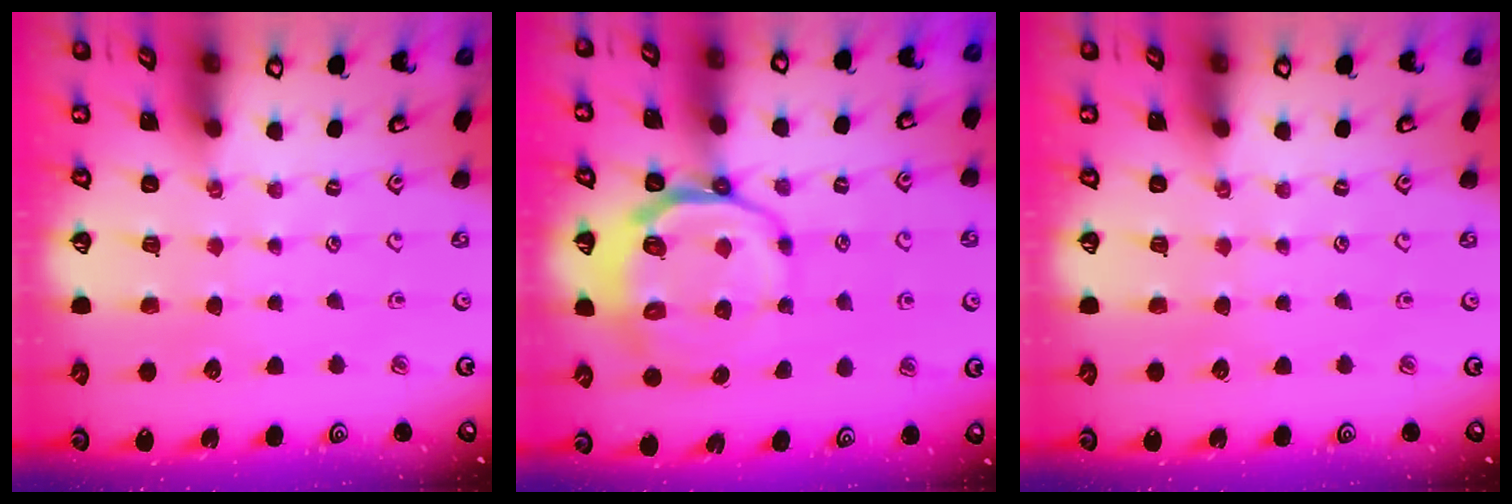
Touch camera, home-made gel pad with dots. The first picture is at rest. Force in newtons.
{"total": 9.5, "press": 9.0, "slide": 3.0}
{"total": 0.0}